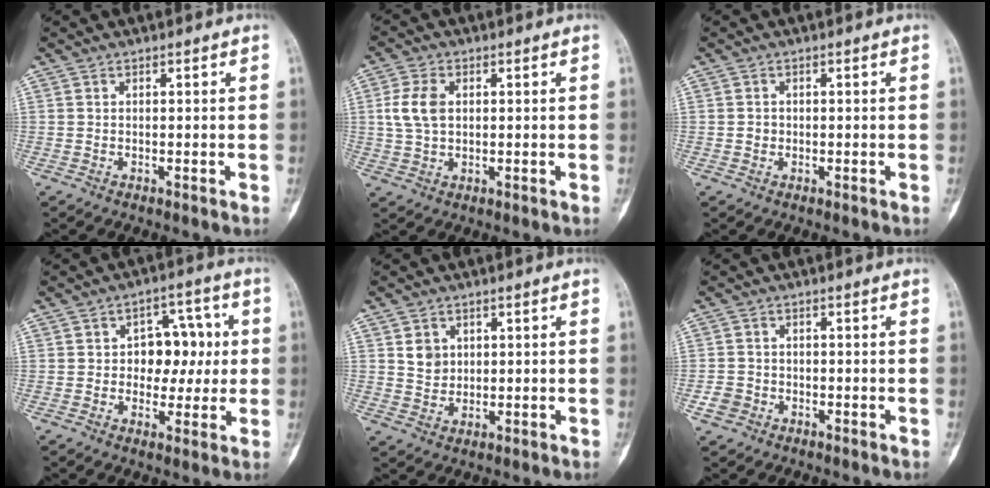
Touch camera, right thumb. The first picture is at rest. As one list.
[{"total": 6.3, "force": [1.1, 4.1, 4.6], "torque": [-0.097, 0.004, 0.023]}, {"total": 1.1, "force": [-0.2, 1.0, 0.3], "torque": [-0.002, 0.004, -0.002]}, {"total": 9.5, "force": [0.6, 6.7, 6.7], "torque": [-0.038, 0.020, 0.006]}, {"total": 3.9, "force": [1.3, 3.4, 1.5], "torque": [-0.006, -0.008, 0.026]}, {"total": 2.9, "force": [-1.3, 2.4, 0.7], "torque": [-0.005, 0.012, -0.027]}]